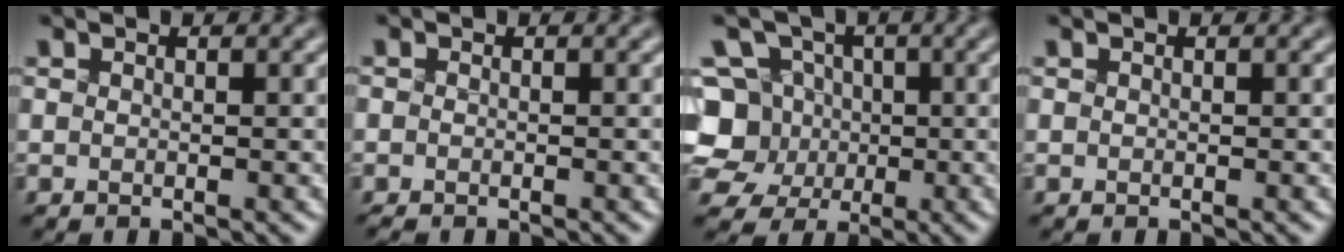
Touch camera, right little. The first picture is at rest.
{"total": 0.8, "force": [-0.8, 0.2, -0.1], "torque": [0.012, -0.003, -0.010]}
{"total": 6.6, "force": [-0.9, 6.2, 2.0], "torque": [-0.046, 0.030, -0.044]}
{"total": 0.0}